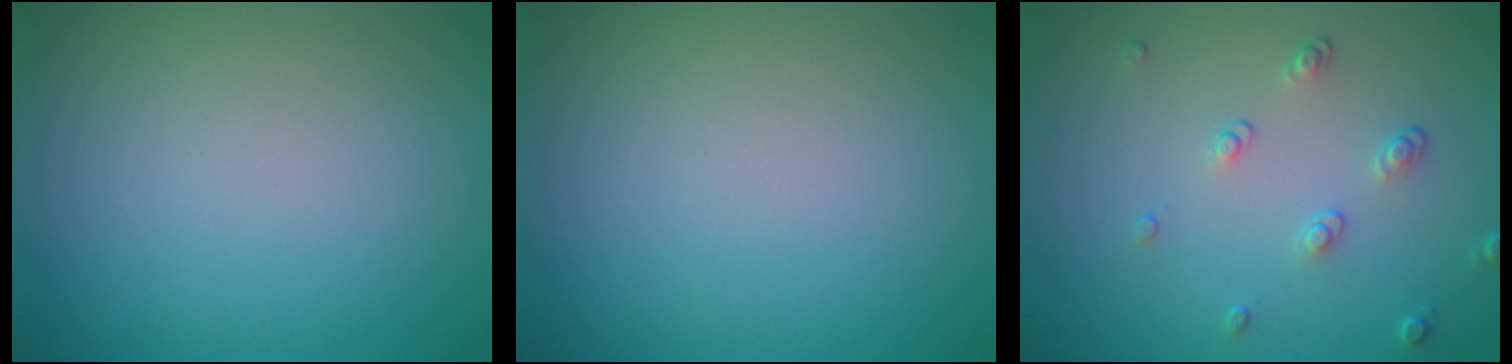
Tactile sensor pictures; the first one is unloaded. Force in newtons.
{"total": 0.0}
{"total": 1.8, "press": 1.3, "slide": 1.2}